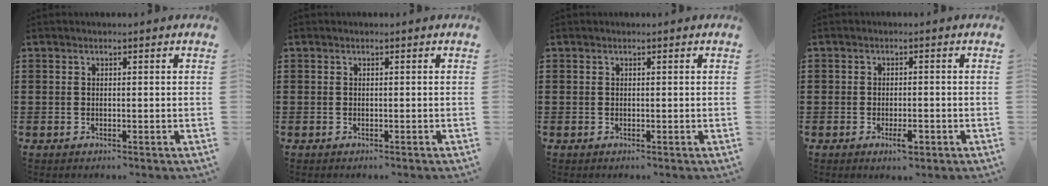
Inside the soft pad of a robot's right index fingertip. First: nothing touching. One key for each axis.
{"total": 0.0}
{"total": 0.0}
{"total": 2.6, "fx": -1.4, "fy": 1.0, "fz": 2.0, "tx": -0.034, "ty": 0.001, "tz": -0.025}